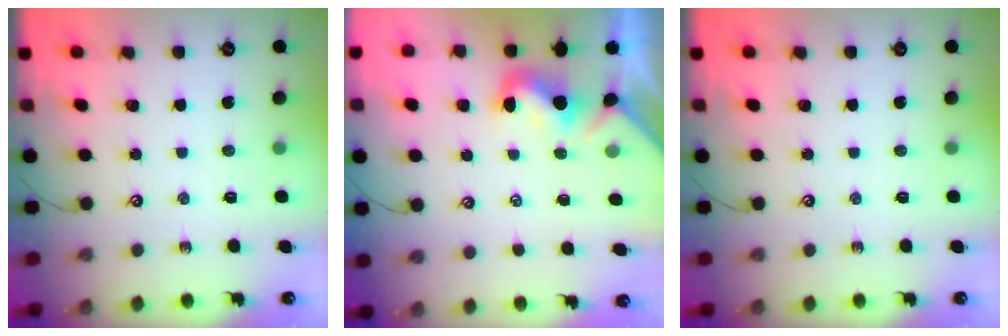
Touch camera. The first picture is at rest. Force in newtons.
{"total": 1.0, "press": 0.9, "slide": 0.4}
{"total": 0.0}